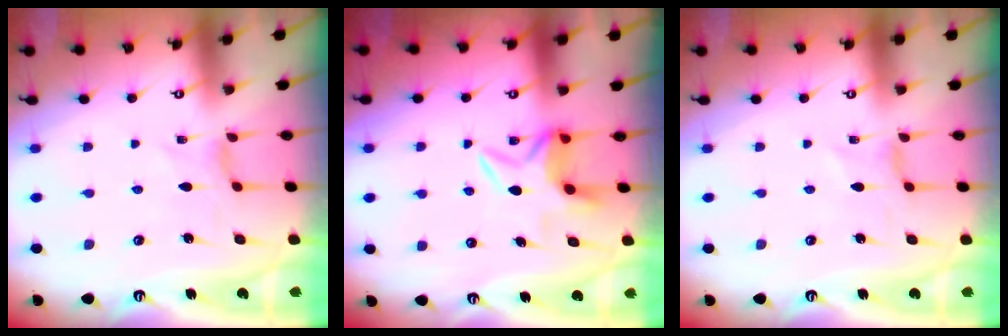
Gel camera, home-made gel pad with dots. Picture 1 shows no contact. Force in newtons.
{"total": 8.8, "press": 8.7, "slide": 1.2}
{"total": 0.0}